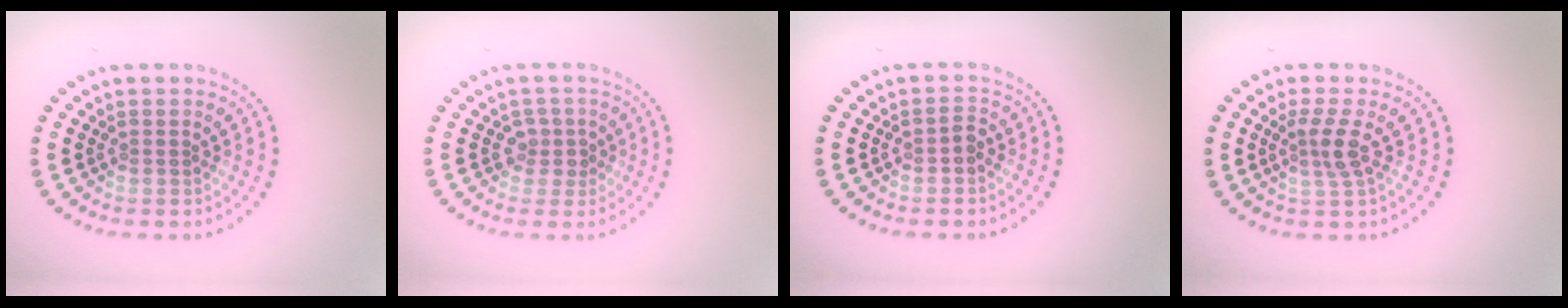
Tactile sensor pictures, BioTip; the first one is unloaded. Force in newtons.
{"total": 1.9, "press": 1.4, "slide": 1.3}
{"total": 1.0, "press": 1.0, "slide": 0.3}
{"total": 2.3, "press": 1.8, "slide": 1.5}